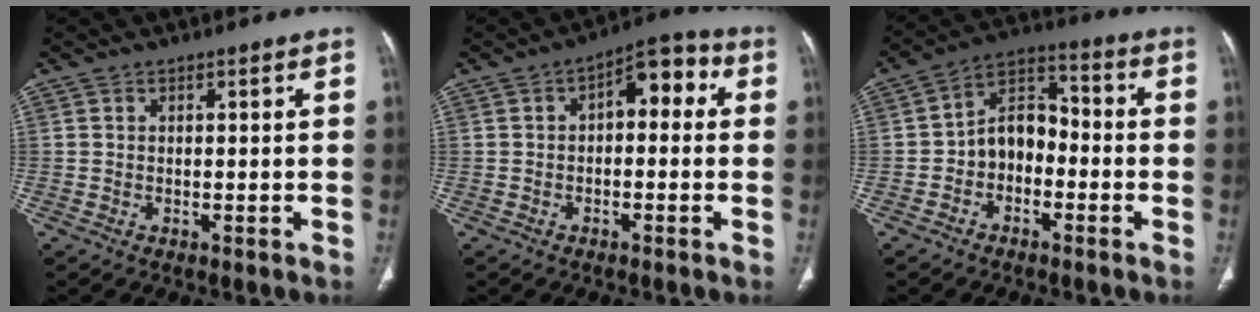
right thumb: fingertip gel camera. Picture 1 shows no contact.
{"total": 7.8, "force": [0.9, 4.3, 6.4], "torque": [-0.059, 0.031, 0.000]}
{"total": 9.0, "force": [-2.2, 6.6, 5.8], "torque": [-0.071, 0.042, -0.053]}